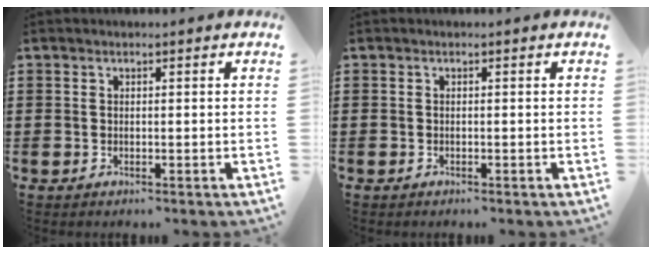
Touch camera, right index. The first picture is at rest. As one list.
[{"total": 0.0}]